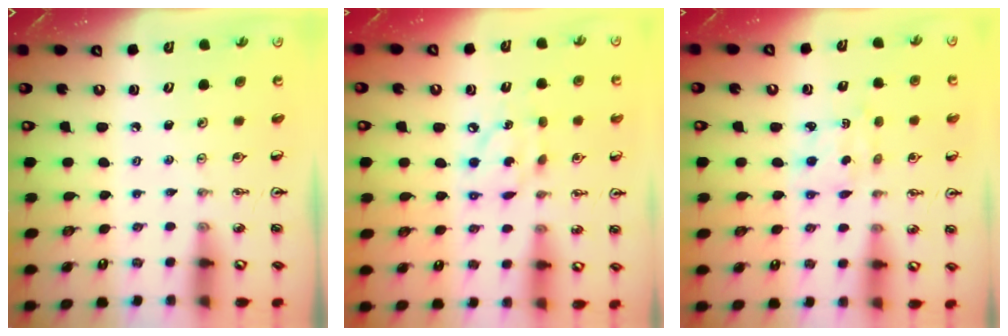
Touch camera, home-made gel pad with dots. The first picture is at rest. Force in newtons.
{"total": 8.8, "press": 8.8, "slide": 0.4}
{"total": 2.3, "press": 2.3, "slide": 0.2}